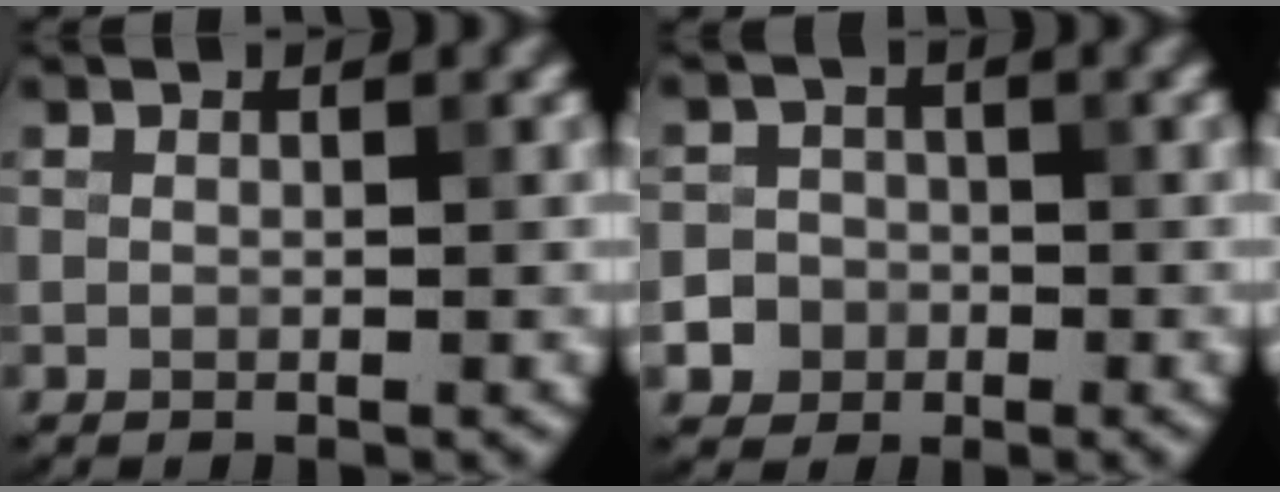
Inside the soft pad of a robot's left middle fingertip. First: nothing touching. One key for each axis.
{"total": 4.3, "fx": -2.0, "fy": 3.8, "fz": 0.6, "tx": 0.015, "ty": -0.004, "tz": -0.047}